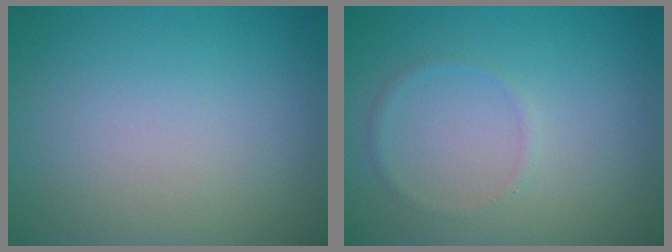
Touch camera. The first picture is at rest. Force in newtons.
{"total": 0.8, "press": 0.8, "slide": 0.1}